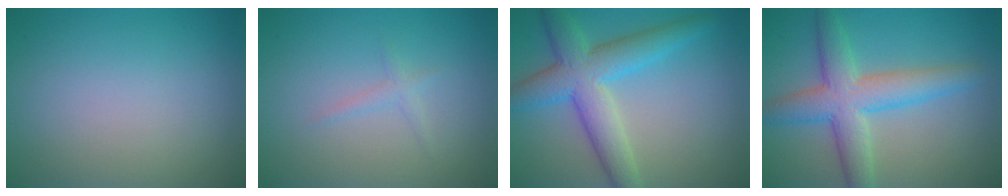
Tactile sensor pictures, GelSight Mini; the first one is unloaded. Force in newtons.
{"total": 0.9, "press": 0.9, "slide": 0.0}
{"total": 6.7, "press": 6.7, "slide": 0.2}
{"total": 6.2, "press": 6.2, "slide": 0.1}